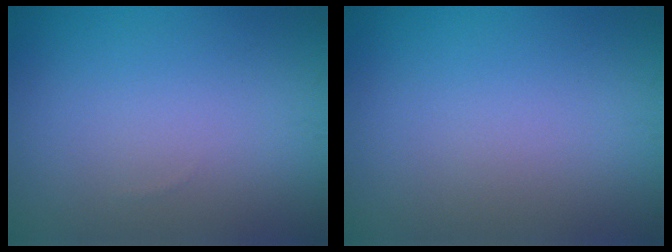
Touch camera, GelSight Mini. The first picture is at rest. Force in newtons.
{"total": 0.0}